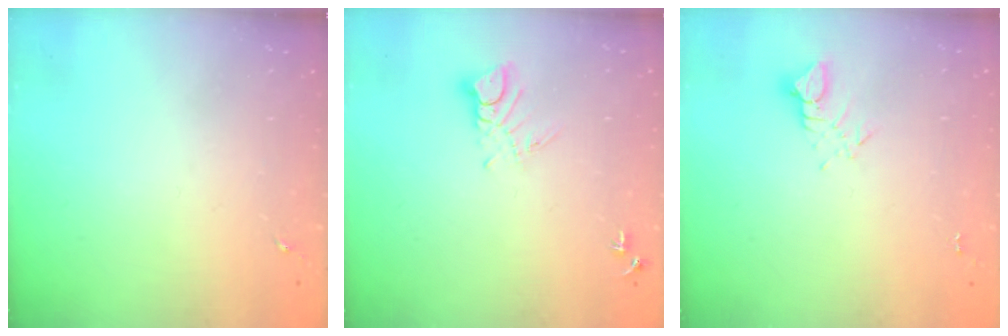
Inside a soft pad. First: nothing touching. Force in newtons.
{"total": 5.3, "press": 5.3, "slide": 0.3}
{"total": 3.1, "press": 3.1, "slide": 0.2}